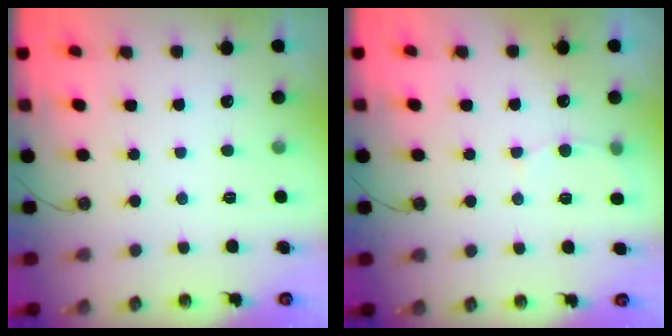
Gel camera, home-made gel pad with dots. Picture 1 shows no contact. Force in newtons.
{"total": 4.7, "press": 4.6, "slide": 0.8}